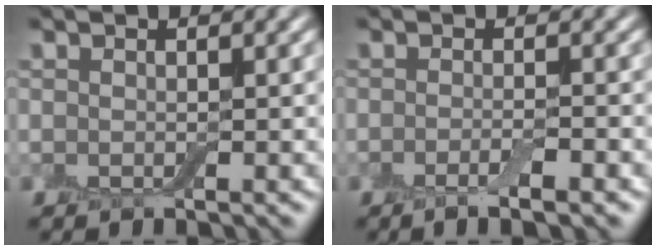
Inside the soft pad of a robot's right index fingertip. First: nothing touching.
{"total": 2.5, "force": [-1.2, 0.5, 2.1], "torque": [-0.033, -0.003, -0.023]}